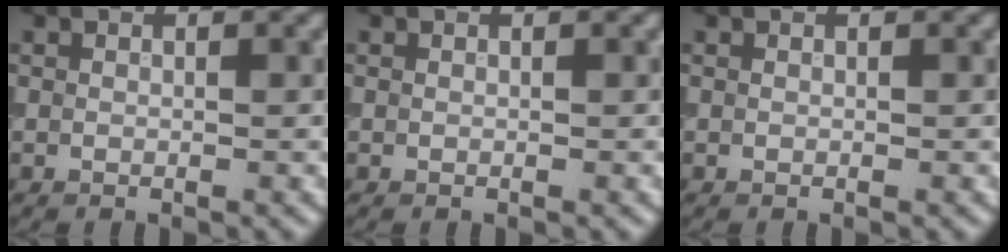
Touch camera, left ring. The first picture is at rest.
{"total": 0.0}
{"total": 0.0}